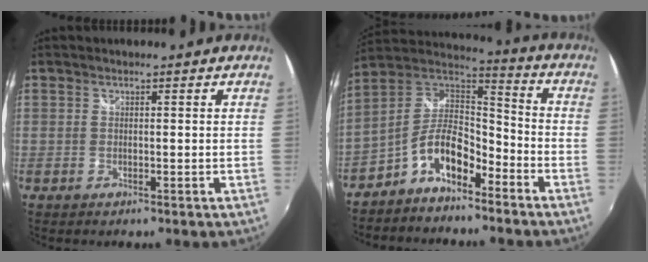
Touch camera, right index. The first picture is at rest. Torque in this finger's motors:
{"motor_torque": [0.55, -0.30, 0.26, 0.05]}